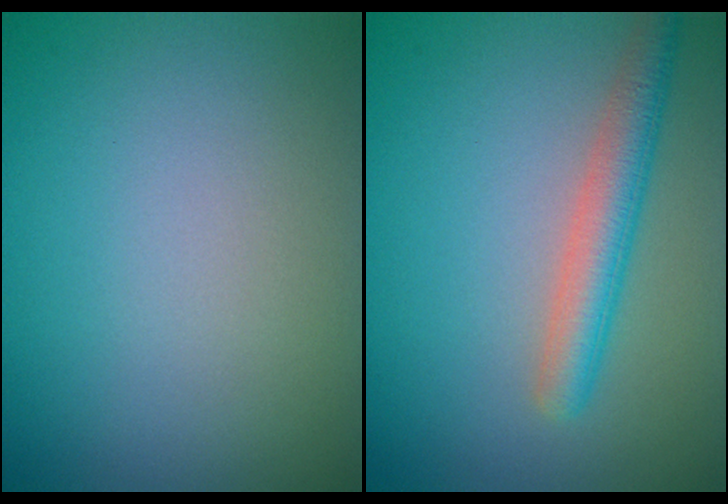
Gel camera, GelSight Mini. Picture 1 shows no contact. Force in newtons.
{"total": 3.5, "press": 3.5, "slide": 0.1}